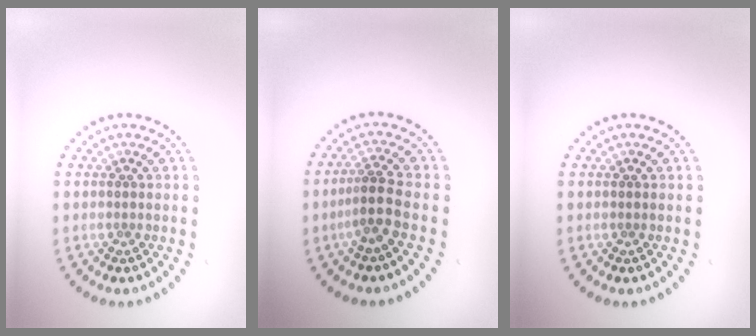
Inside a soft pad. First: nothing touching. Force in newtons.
{"total": 2.6, "press": 1.9, "slide": 1.8}
{"total": 0.0}